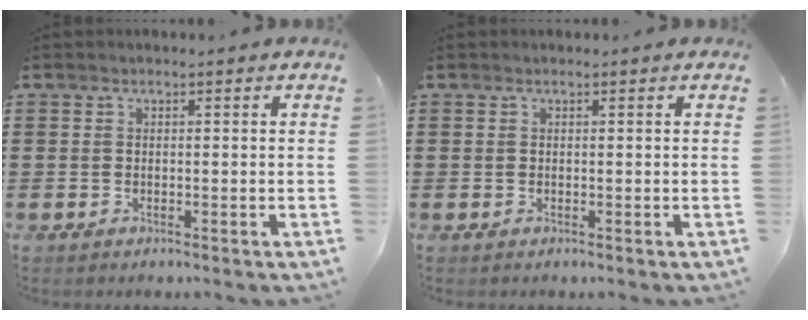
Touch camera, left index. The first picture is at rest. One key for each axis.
{"total": 0.0}